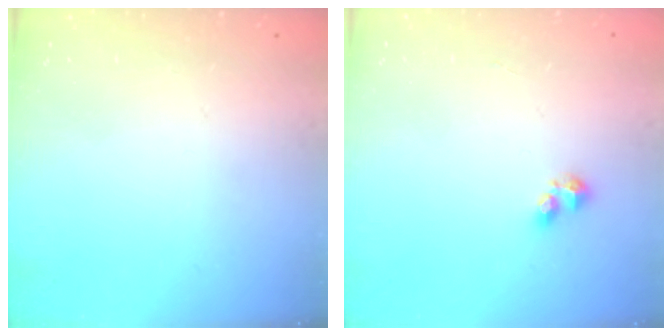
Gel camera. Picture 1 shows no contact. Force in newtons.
{"total": 3.1, "press": 3.0, "slide": 1.0}